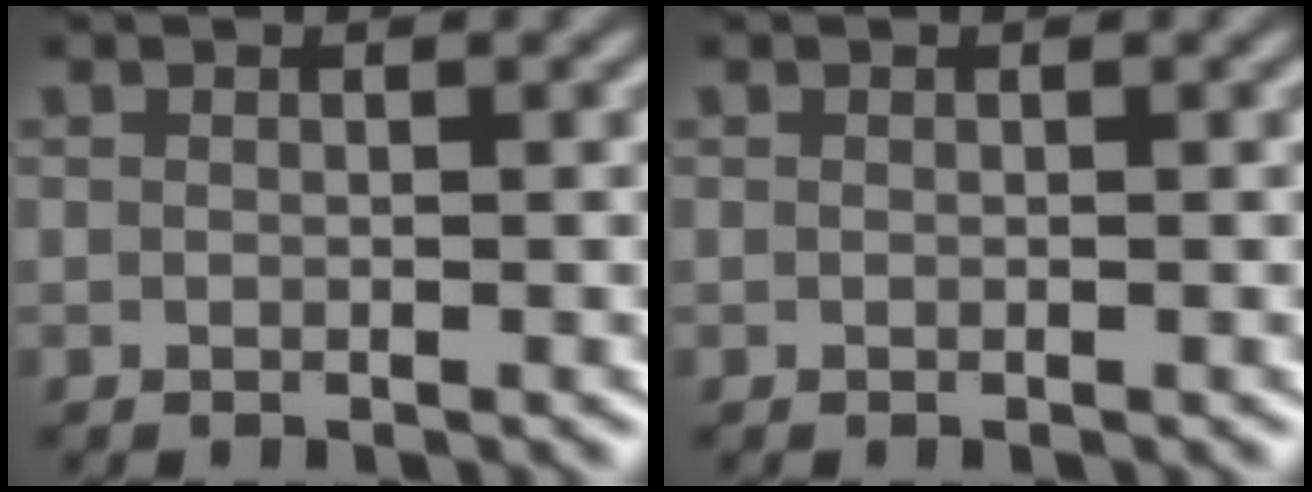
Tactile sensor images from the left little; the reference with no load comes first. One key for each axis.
{"total": 0.0}